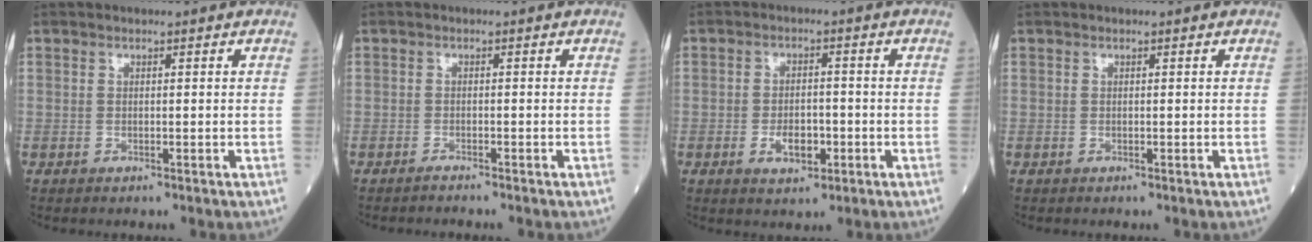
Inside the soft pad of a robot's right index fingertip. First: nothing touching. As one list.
[{"total": 1.1, "force": [-1.0, -0.1, 0.2], "torque": [-0.008, -0.001, -0.015]}, {"total": 4.6, "force": [-1.6, 2.4, 3.6], "torque": [-0.063, 0.001, -0.023]}, {"total": 0.0}]